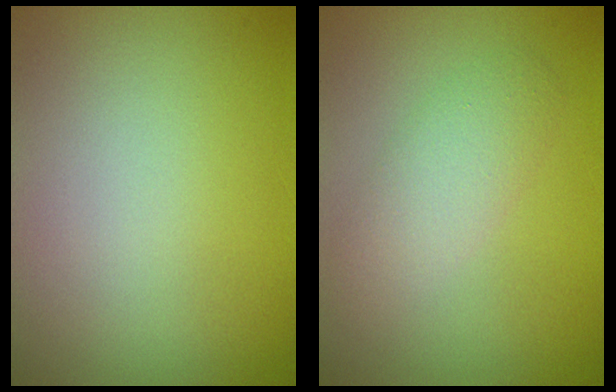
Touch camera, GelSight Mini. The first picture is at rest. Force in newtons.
{"total": 2.7, "press": 2.7, "slide": 0.2}